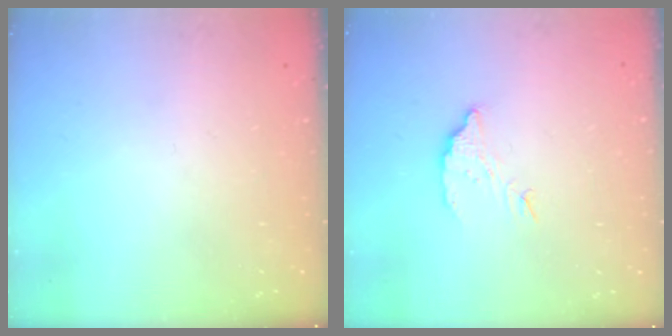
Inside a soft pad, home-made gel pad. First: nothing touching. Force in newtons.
{"total": 4.4, "press": 4.4, "slide": 0.2}